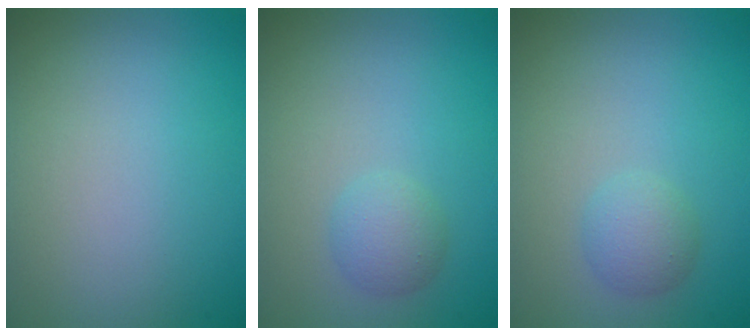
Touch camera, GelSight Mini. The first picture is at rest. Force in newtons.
{"total": 1.9, "press": 1.9, "slide": 0.1}
{"total": 1.9, "press": 1.9, "slide": 0.1}